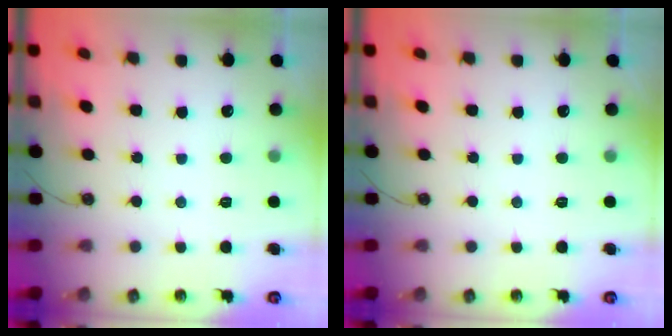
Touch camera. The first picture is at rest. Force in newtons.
{"total": 0.0}